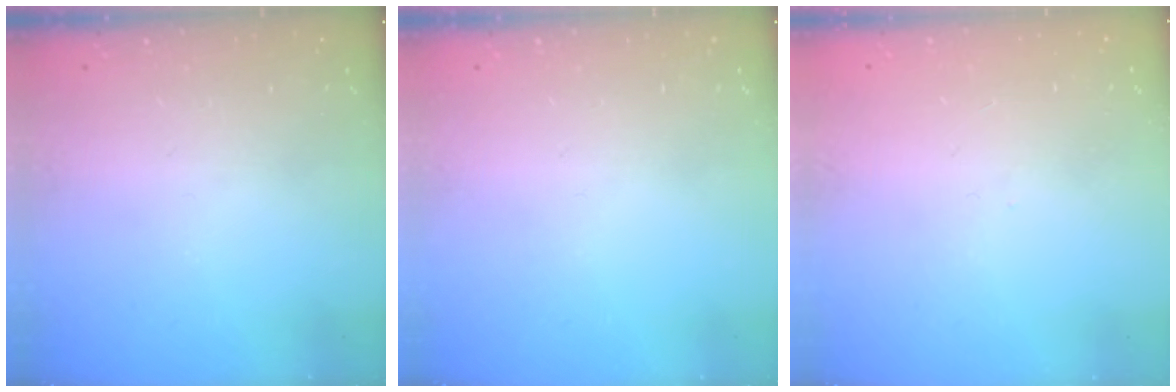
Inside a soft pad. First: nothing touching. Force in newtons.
{"total": 0.0}
{"total": 0.0}